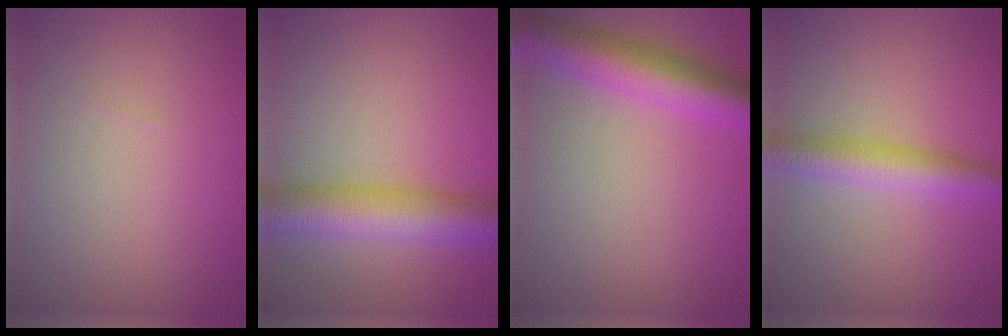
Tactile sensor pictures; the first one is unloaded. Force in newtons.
{"total": 7.7, "press": 7.7, "slide": 0.2}
{"total": 6.8, "press": 6.8, "slide": 0.2}
{"total": 4.6, "press": 4.6, "slide": 0.1}